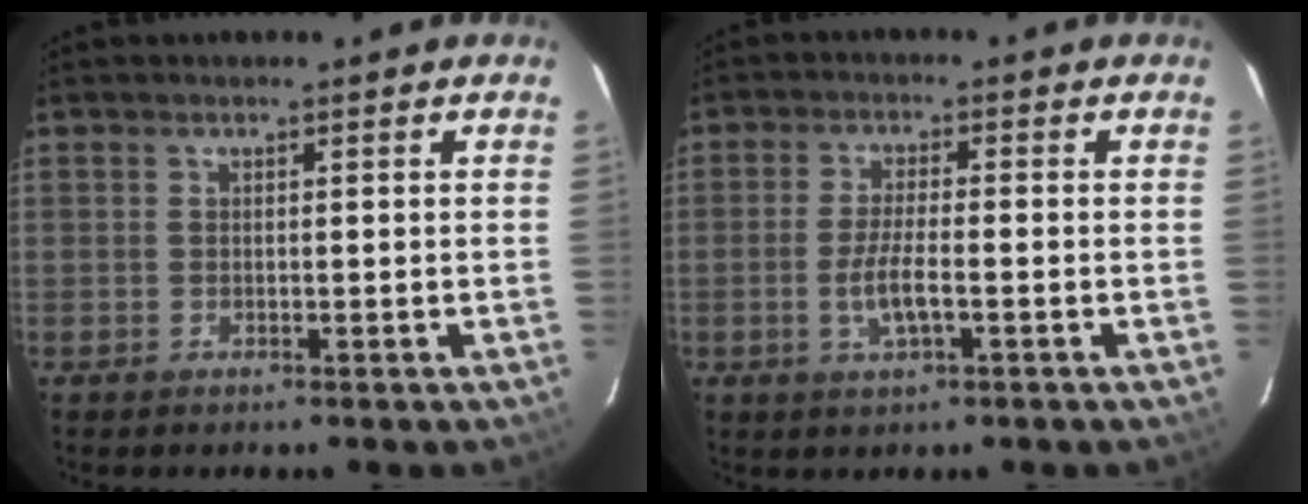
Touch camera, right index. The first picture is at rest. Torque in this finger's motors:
{"motor_torque": [0.09, -0.22, 0.09, 0.07]}